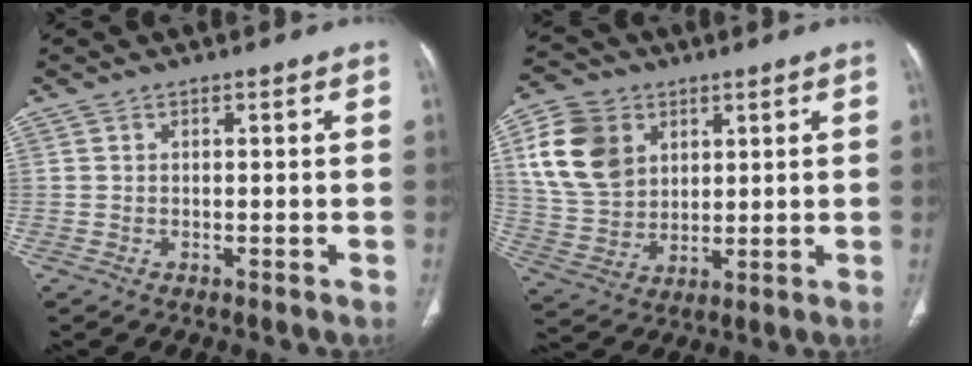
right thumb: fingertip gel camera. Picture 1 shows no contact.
{"total": 14.0, "force": [5.0, 10.1, 8.3], "torque": [-0.148, -0.012, 0.106]}